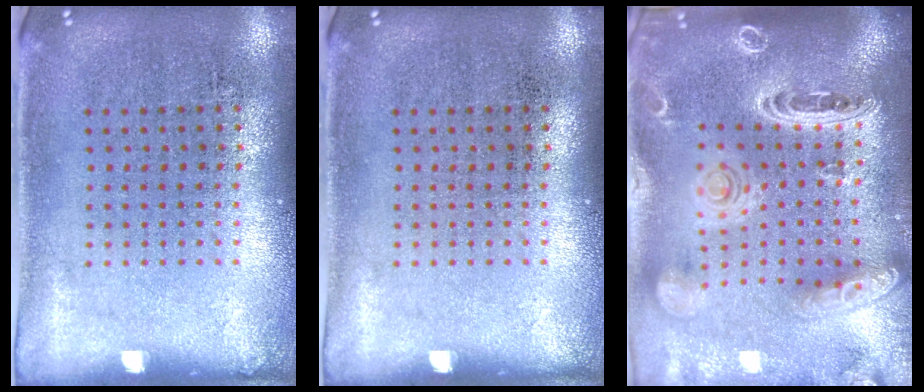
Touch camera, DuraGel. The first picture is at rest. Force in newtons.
{"total": 0.0}
{"total": 3.7, "press": 2.9, "slide": 2.2}